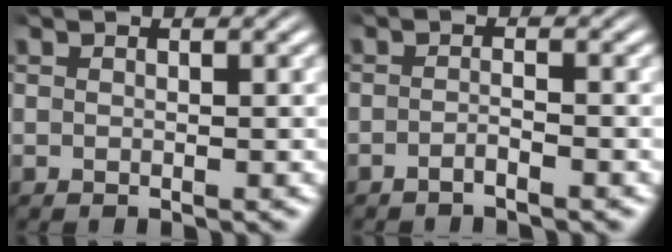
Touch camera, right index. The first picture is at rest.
{"total": 1.5, "force": [-1.4, 0.0, 0.5], "torque": [-0.011, -0.003, -0.027]}